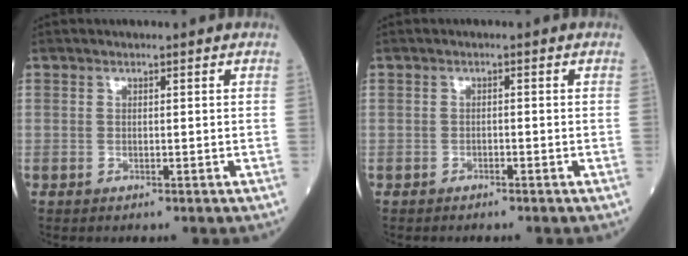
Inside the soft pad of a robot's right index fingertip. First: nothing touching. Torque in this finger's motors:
{"motor_torque": [-0.08, 0.15, -0.04, -0.01]}